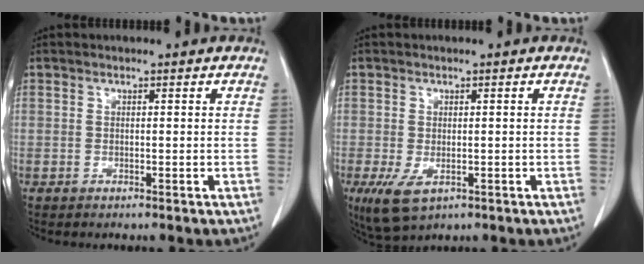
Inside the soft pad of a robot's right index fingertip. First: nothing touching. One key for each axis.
{"total": 5.1, "fx": -2.1, "fy": 2.8, "fz": 3.7, "tx": -0.072, "ty": -0.011, "tz": -0.023}